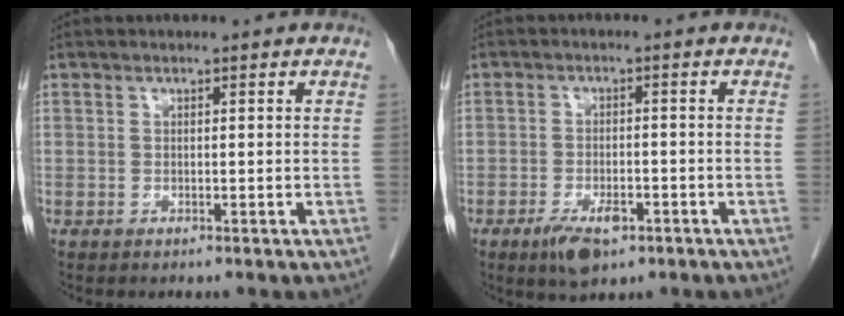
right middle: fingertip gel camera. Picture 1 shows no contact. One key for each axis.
{"total": 5.3, "fx": -3.0, "fy": 2.2, "fz": 3.7, "tx": -0.067, "ty": -0.004, "tz": -0.044}